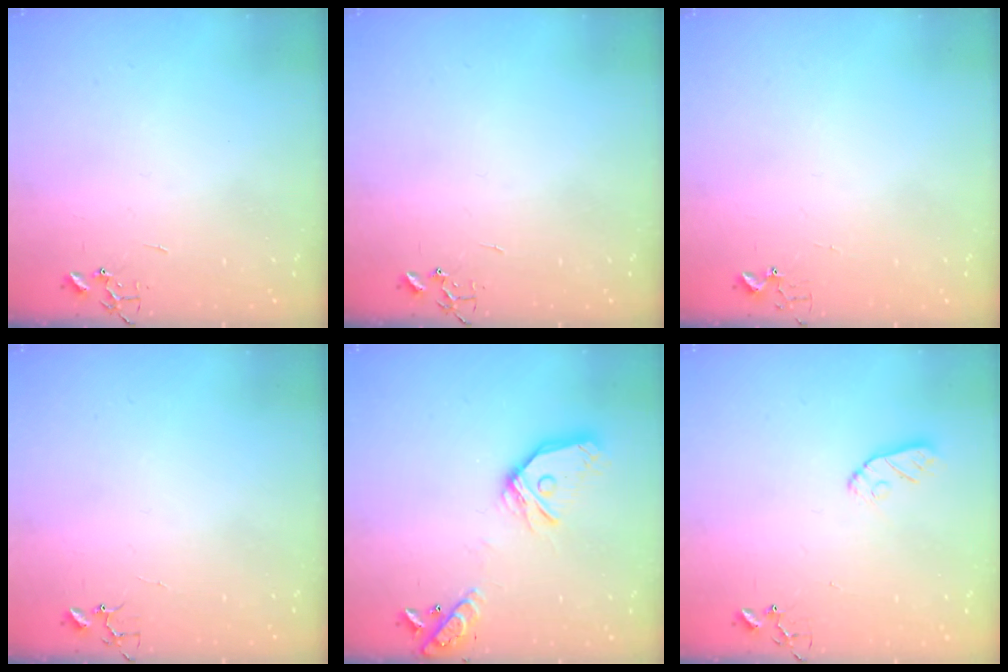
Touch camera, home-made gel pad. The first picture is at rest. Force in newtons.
{"total": 0.0}
{"total": 2.7, "press": 2.7, "slide": 0.3}
{"total": 3.4, "press": 3.4, "slide": 0.3}
{"total": 18.6, "press": 18.4, "slide": 2.5}
{"total": 7.2, "press": 7.2, "slide": 0.4}